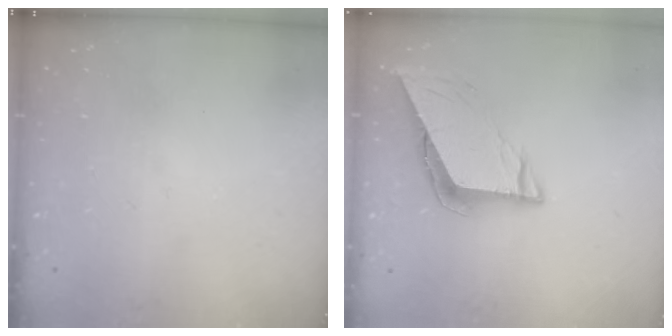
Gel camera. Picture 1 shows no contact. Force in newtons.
{"total": 8.1, "press": 8.1, "slide": 0.3}